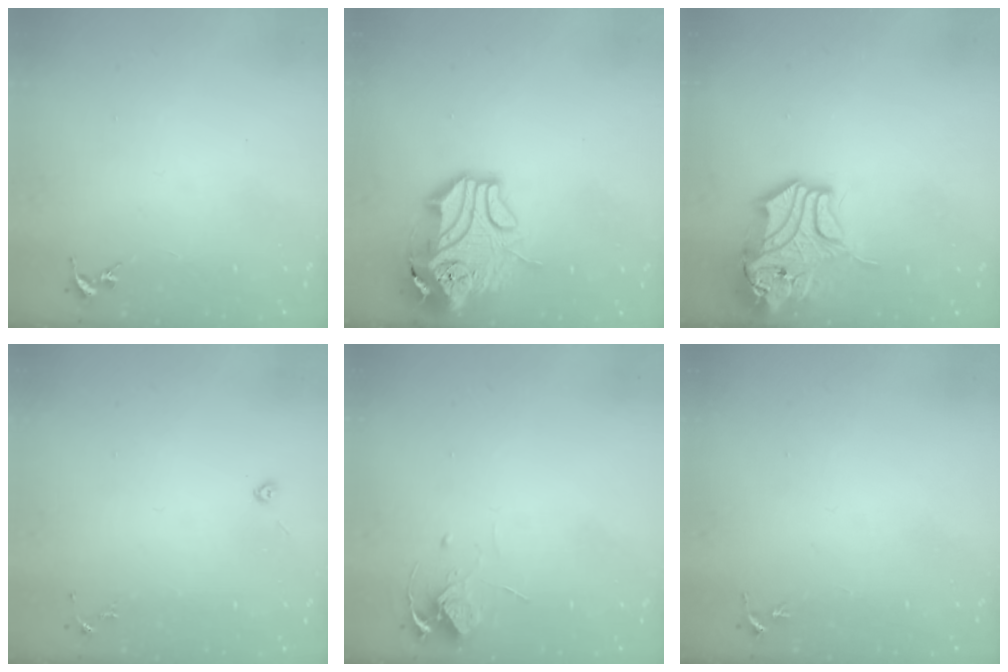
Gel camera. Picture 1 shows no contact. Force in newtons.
{"total": 16.1, "press": 15.9, "slide": 2.5}
{"total": 13.5, "press": 13.4, "slide": 2.0}
{"total": 2.9, "press": 2.8, "slide": 1.0}
{"total": 5.8, "press": 5.8, "slide": 0.3}
{"total": 2.6, "press": 2.5, "slide": 0.3}